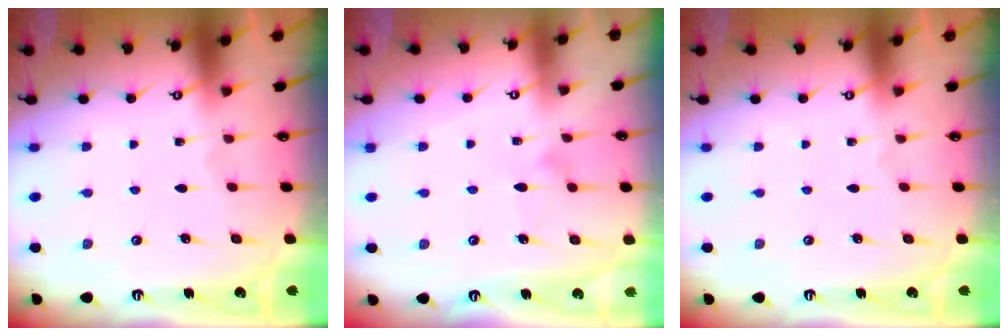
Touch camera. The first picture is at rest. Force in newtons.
{"total": 6.7, "press": 6.7, "slide": 0.4}
{"total": 0.0}